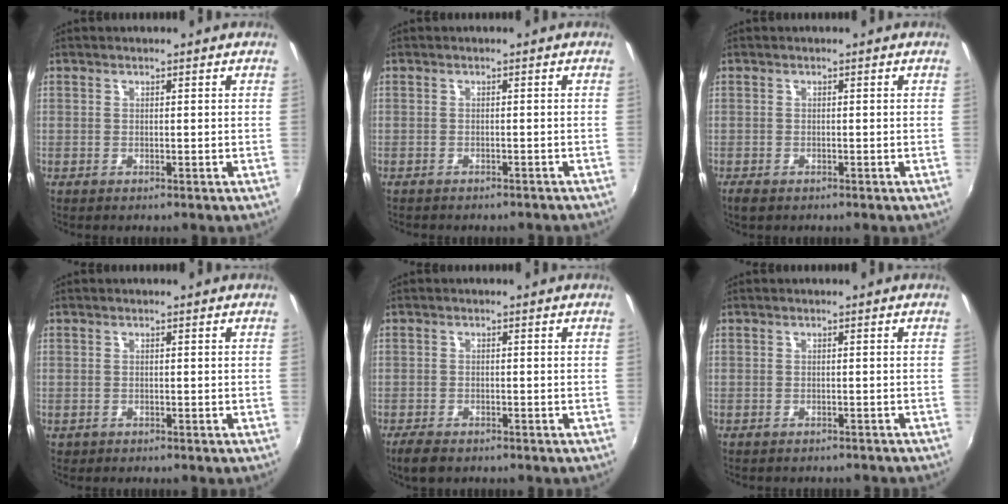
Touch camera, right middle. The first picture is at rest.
{"total": 3.6, "force": [-3.2, 1.1, 1.1], "torque": [-0.027, -0.012, -0.042]}
{"total": 2.1, "force": [-1.5, 1.1, 1.0], "torque": [-0.022, -0.009, -0.027]}
{"total": 0.8, "force": [-0.5, 0.6, 0.1], "torque": [-0.005, -0.003, -0.006]}
{"total": 3.8, "force": [-2.9, 1.5, 1.8], "torque": [-0.051, -0.013, -0.056]}
{"total": 3.9, "force": [-3.5, 1.3, 1.2], "torque": [-0.025, -0.012, -0.043]}